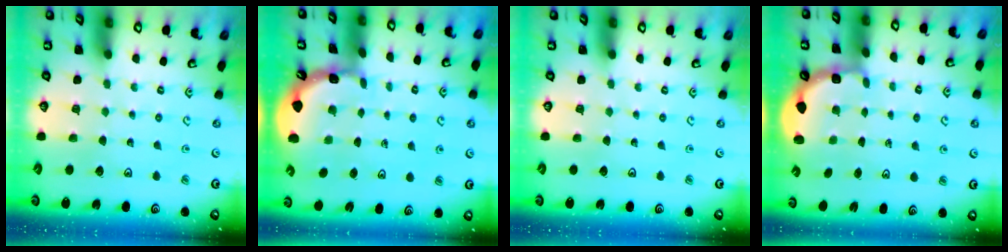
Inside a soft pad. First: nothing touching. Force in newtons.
{"total": 1.8, "press": 1.8, "slide": 0.1}
{"total": 0.0}
{"total": 2.8, "press": 2.5, "slide": 1.4}